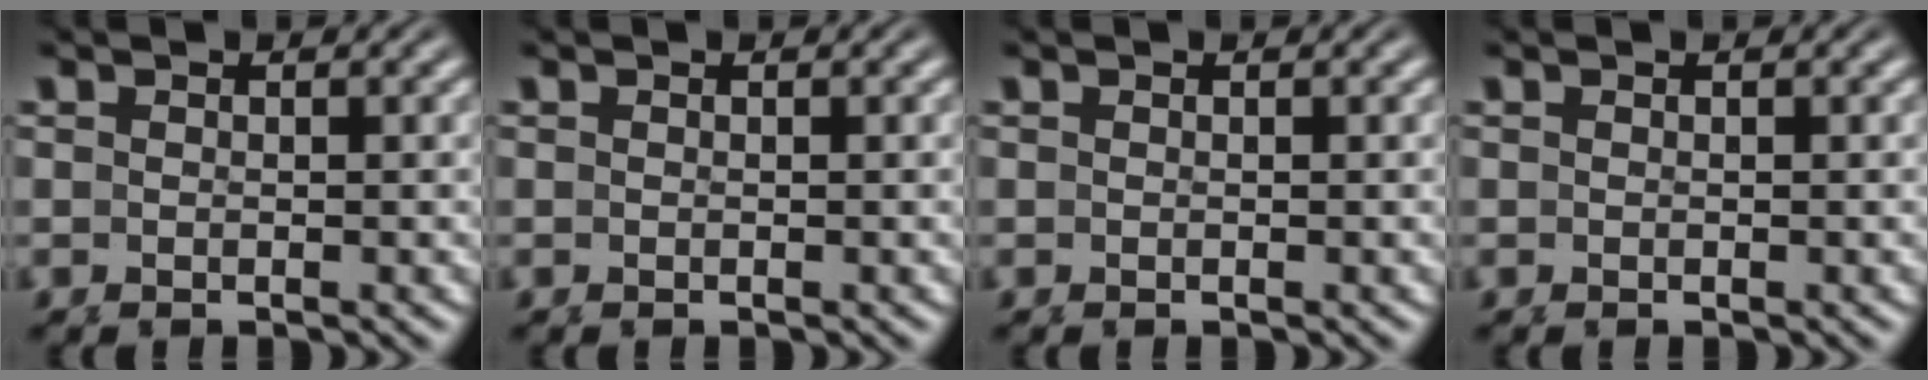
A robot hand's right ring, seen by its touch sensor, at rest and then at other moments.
{"total": 0.0}
{"total": 0.0}
{"total": 0.0}